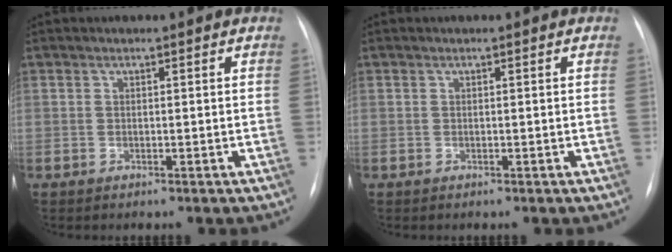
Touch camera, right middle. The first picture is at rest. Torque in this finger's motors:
{"motor_torque": [0.00, 0.00, 0.00, -0.01]}